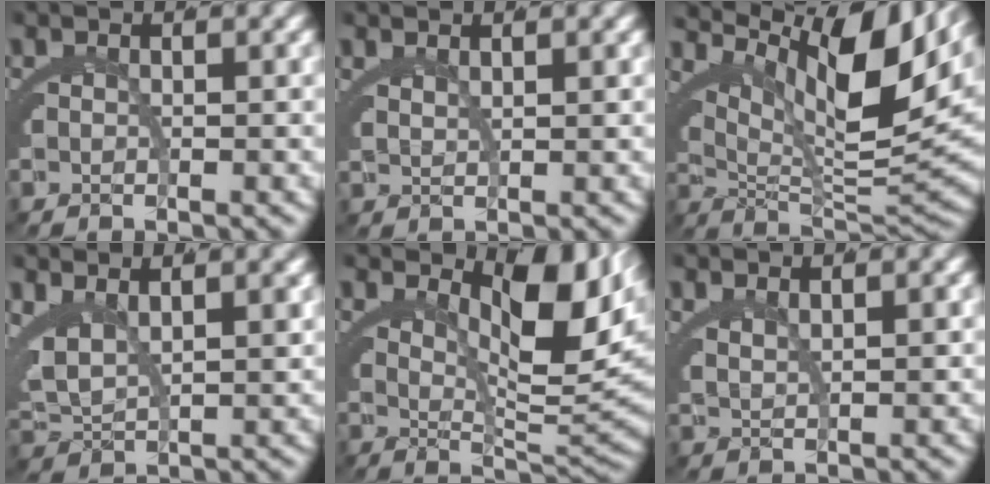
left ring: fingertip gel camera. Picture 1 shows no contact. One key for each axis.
{"total": 1.7, "fx": 1.5, "fy": -0.6, "fz": 0.4, "tx": -0.007, "ty": -0.004, "tz": 0.038}
{"total": 15.4, "fx": 7.4, "fy": 6.0, "fz": 12.1, "tx": -0.162, "ty": 0.039, "tz": 0.102}
{"total": 5.2, "fx": 1.6, "fy": 3.7, "fz": 3.3, "tx": -0.094, "ty": -0.020, "tz": 0.038}
{"total": 8.3, "fx": 4.0, "fy": 1.9, "fz": 7.0, "tx": -0.084, "ty": 0.001, "tz": 0.067}
{"total": 1.8, "fx": 1.6, "fy": -0.4, "fz": 0.7, "tx": -0.015, "ty": -0.006, "tz": 0.041}